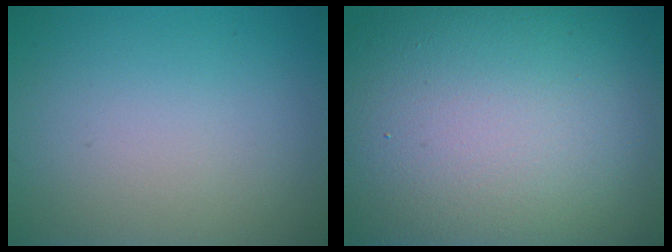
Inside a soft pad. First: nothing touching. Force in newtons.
{"total": 19.8, "press": 19.7, "slide": 1.1}